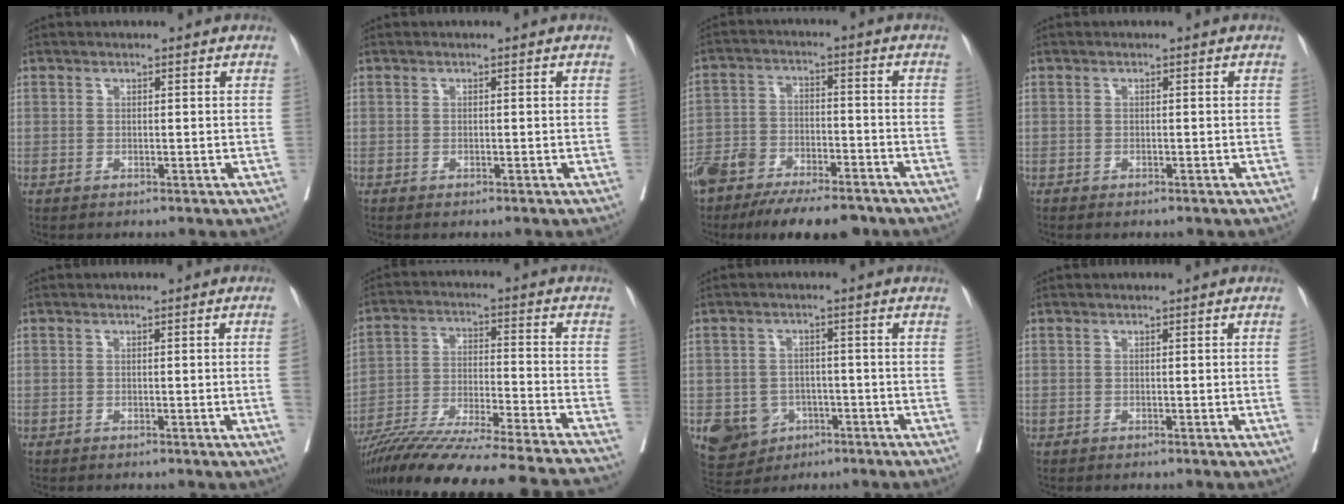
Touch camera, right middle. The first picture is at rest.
{"total": 0.0}
{"total": 16.2, "force": [-12.9, 5.3, 8.1], "torque": [-0.150, -0.004, -0.209]}
{"total": 0.8, "force": [-0.7, 0.3, 0.4], "torque": [-0.009, -0.002, -0.011]}
{"total": 2.1, "force": [-0.5, -0.6, 2.0], "torque": [-0.026, 0.001, -0.007]}
{"total": 28.0, "force": [-25.1, -0.7, 12.5], "torque": [-0.167, -0.062, -0.378]}
{"total": 8.2, "force": [-3.6, 6.9, 2.5], "torque": [-0.049, 0.004, -0.045]}
{"total": 1.0, "force": [-0.2, -0.3, 0.9], "torque": [-0.010, 0.003, -0.004]}